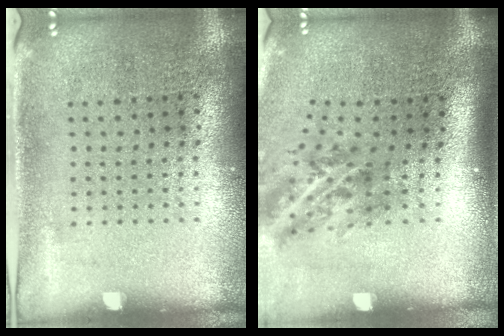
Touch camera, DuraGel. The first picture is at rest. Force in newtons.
{"total": 1.9, "press": 1.2, "slide": 1.4}